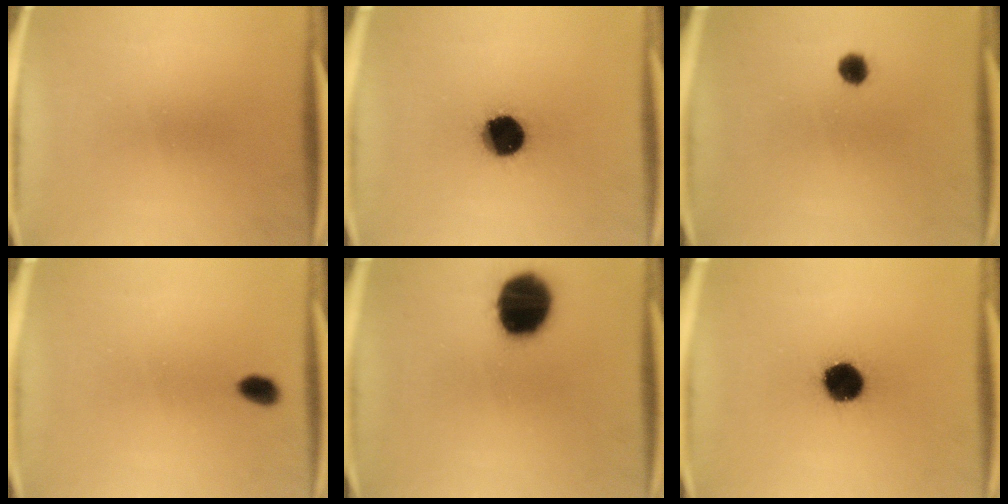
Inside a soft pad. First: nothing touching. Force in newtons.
{"total": 13.6}
{"total": 2.4}
{"total": 2.7}
{"total": 18.1}
{"total": 12.3}